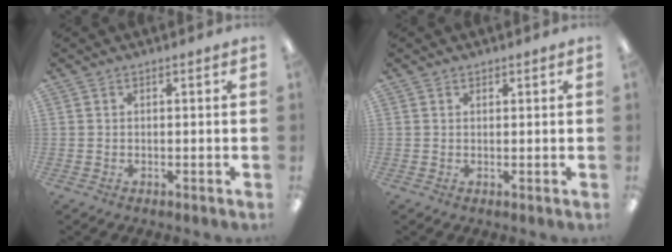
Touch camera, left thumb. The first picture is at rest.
{"total": 1.0, "force": [0.9, 0.5, 0.0], "torque": [-0.001, 0.000, 0.017]}